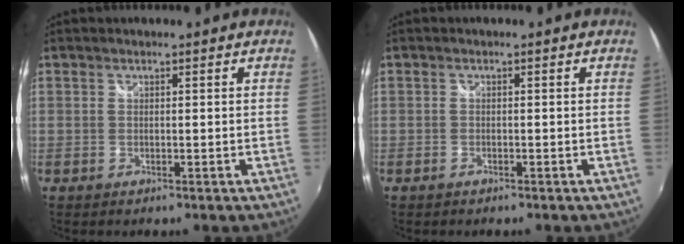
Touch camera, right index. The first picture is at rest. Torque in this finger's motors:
{"motor_torque": [-0.05, -0.13, 0.05, 0.01]}